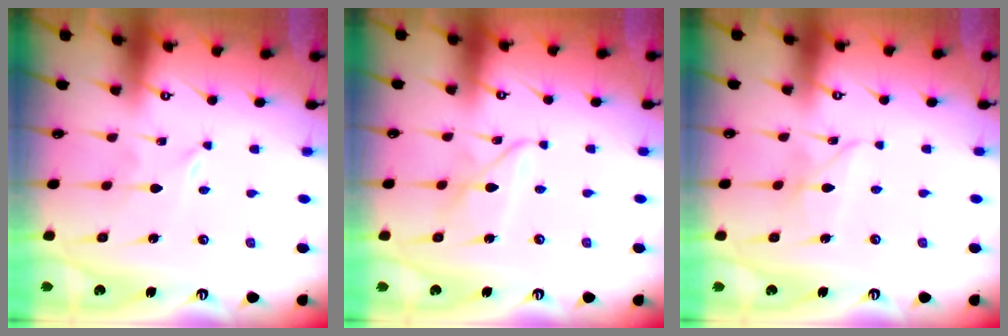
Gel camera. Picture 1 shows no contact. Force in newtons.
{"total": 5.7, "press": 5.7, "slide": 0.4}
{"total": 3.9, "press": 3.9, "slide": 0.3}